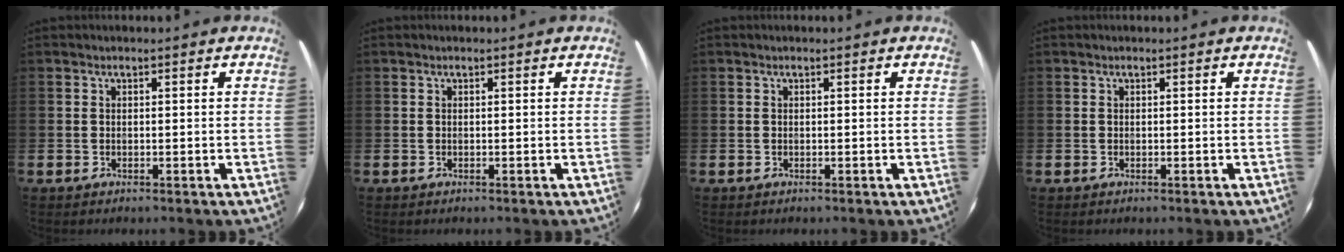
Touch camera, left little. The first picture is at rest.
{"total": 0.0}
{"total": 0.0}
{"total": 0.0}